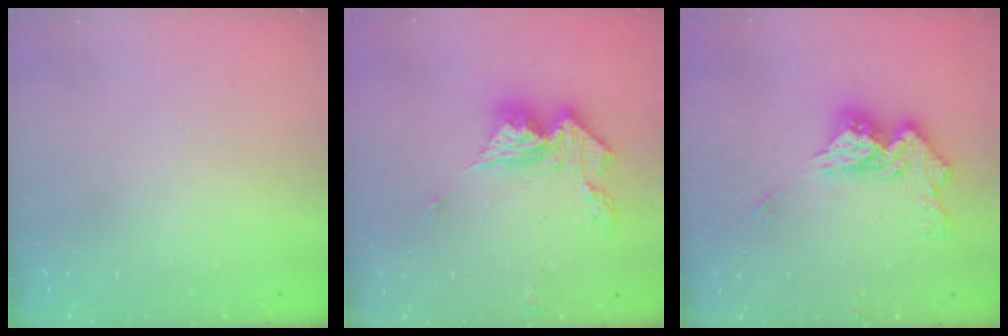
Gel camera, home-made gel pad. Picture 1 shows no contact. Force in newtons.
{"total": 14.7, "press": 14.6, "slide": 1.5}
{"total": 14.1, "press": 14.1, "slide": 0.2}